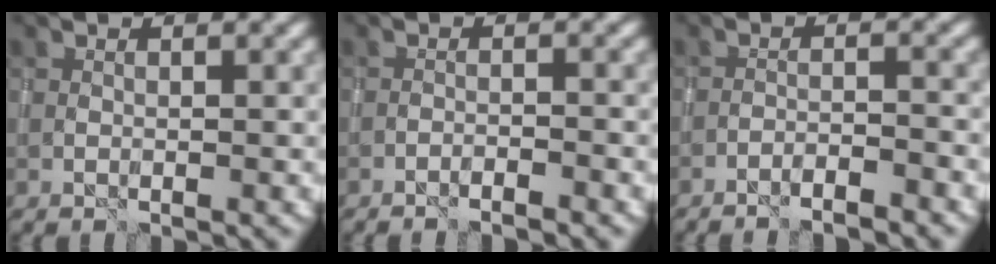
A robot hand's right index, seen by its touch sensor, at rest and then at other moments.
{"total": 1.5, "force": [-1.3, 0.1, 0.7], "torque": [-0.018, 0.006, -0.026]}
{"total": 2.9, "force": [-2.5, 0.3, 1.3], "torque": [-0.022, 0.006, -0.043]}